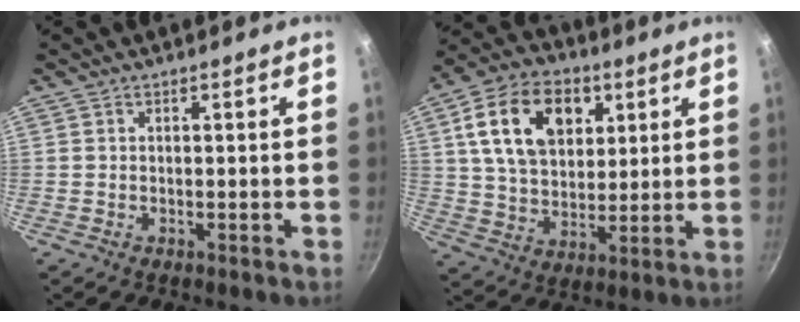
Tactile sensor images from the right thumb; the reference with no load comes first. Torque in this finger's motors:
{"motor_torque": [-1.48, 2.12, 1.19, 0.37, 0.26]}